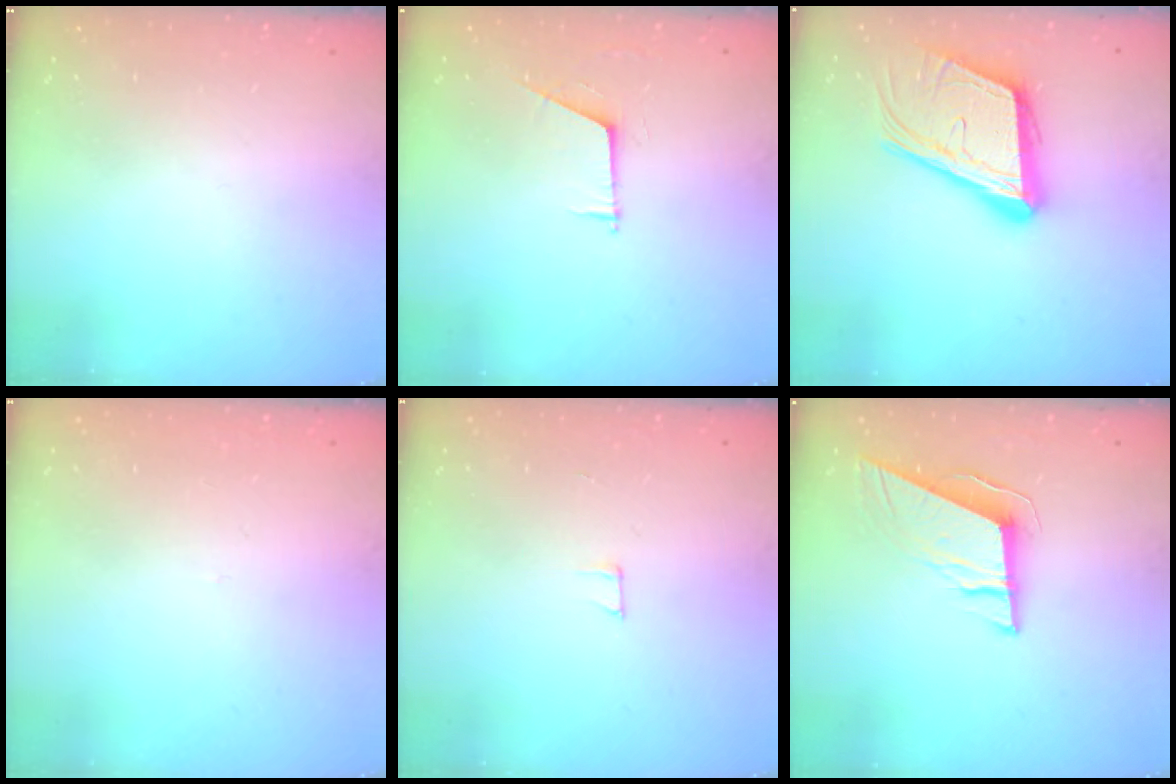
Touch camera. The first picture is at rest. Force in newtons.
{"total": 5.7, "press": 5.7, "slide": 0.3}
{"total": 20.0, "press": 19.6, "slide": 3.9}
{"total": 2.7, "press": 2.7, "slide": 0.3}
{"total": 3.9, "press": 3.9, "slide": 0.2}
{"total": 9.9, "press": 9.7, "slide": 2.0}